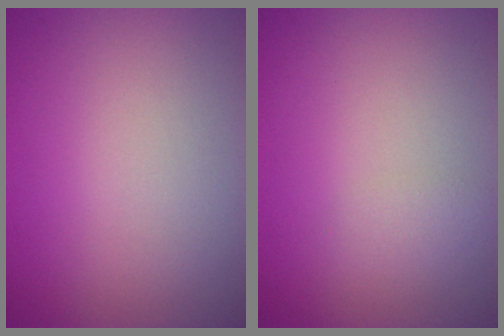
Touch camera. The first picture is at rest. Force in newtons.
{"total": 0.8, "press": 0.8, "slide": 0.0}